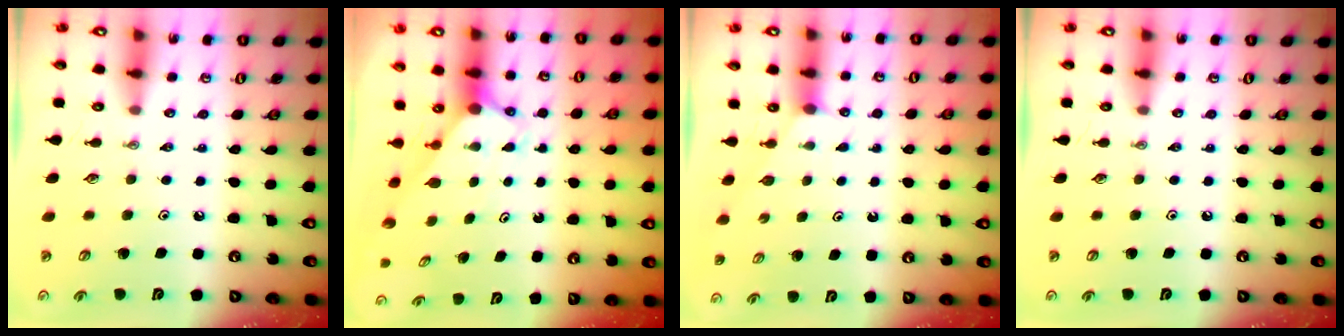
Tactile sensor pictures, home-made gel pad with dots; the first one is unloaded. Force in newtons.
{"total": 2.6, "press": 2.6, "slide": 0.0}
{"total": 0.9, "press": 0.9, "slide": 0.2}
{"total": 0.0}